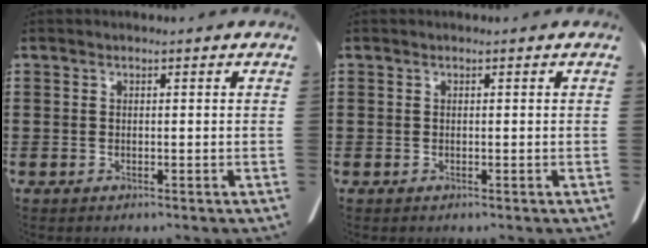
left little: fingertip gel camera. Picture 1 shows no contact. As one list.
[{"total": 0.0}]